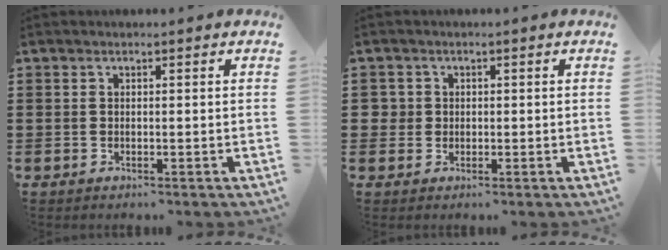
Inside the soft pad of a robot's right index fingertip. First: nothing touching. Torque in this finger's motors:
{"motor_torque": [-0.40, 0.17, 0.00, 0.00]}